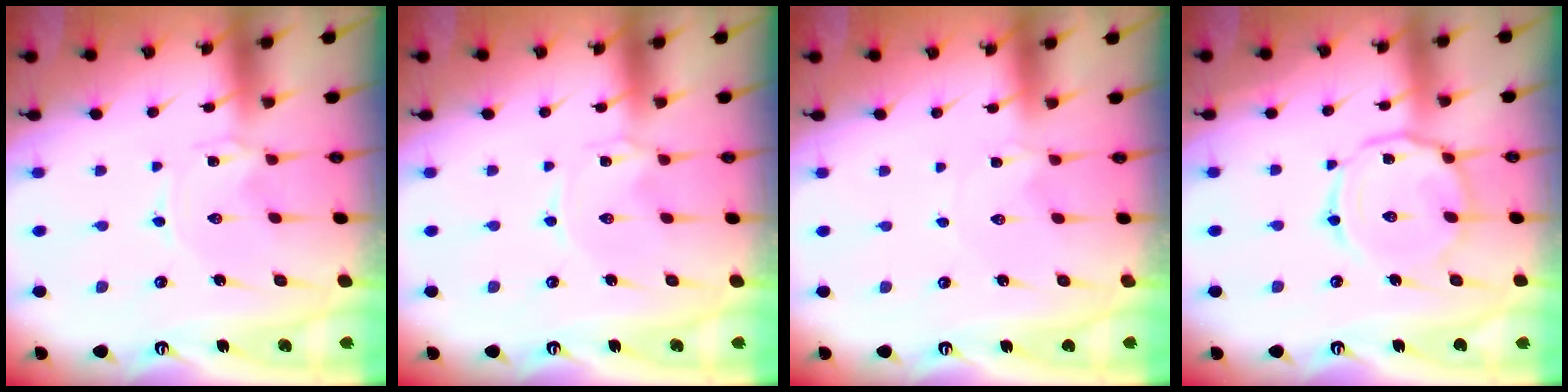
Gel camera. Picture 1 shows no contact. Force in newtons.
{"total": 0.0}
{"total": 0.0}
{"total": 11.3, "press": 11.2, "slide": 0.9}